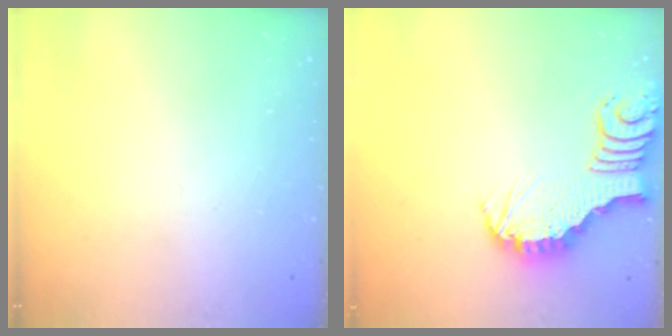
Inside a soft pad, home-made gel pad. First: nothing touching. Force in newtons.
{"total": 3.3, "press": 3.3, "slide": 0.3}